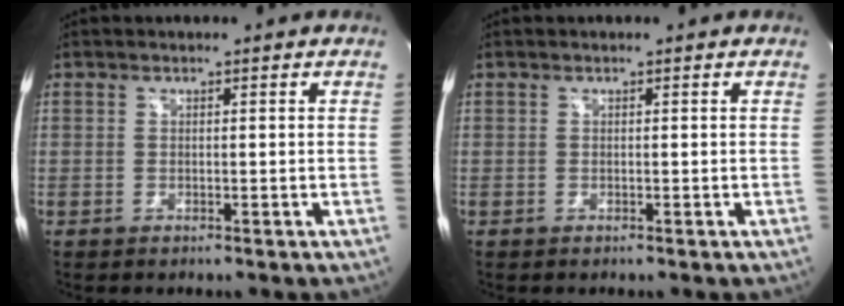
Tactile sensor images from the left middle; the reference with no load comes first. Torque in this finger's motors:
{"motor_torque": [0.00, 0.00, 0.00, 0.00]}